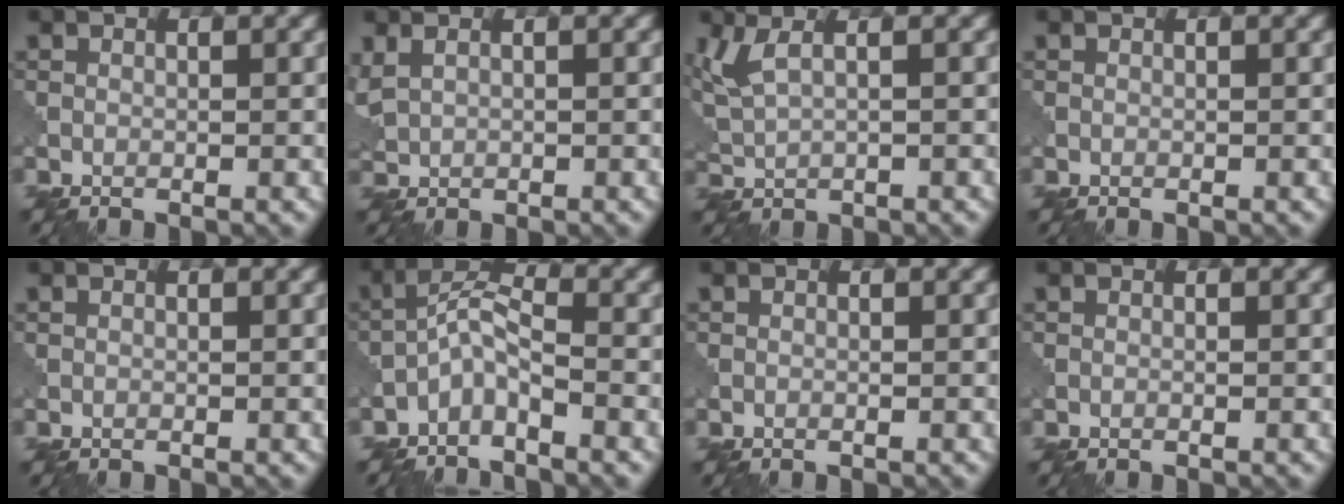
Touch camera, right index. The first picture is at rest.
{"total": 1.8, "force": [1.1, 0.9, 1.2], "torque": [-0.033, 0.007, 0.028]}
{"total": 4.4, "force": [2.2, 1.7, 3.4], "torque": [-0.084, 0.014, 0.038]}
{"total": 0.0}
{"total": 0.0}
{"total": 3.3, "force": [-2.2, 0.9, 2.3], "torque": [-0.045, 0.013, -0.054]}
{"total": 0.0}
{"total": 0.0}